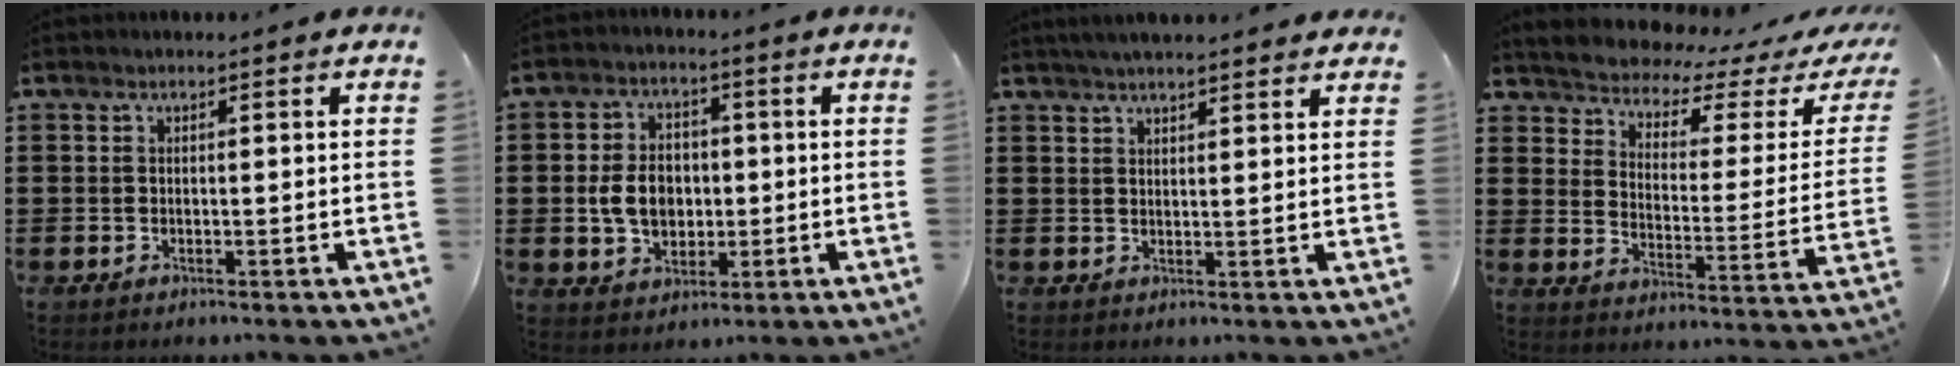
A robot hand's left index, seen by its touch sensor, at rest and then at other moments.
{"total": 7.1, "force": [-0.3, 5.3, 4.8], "torque": [-0.104, 0.001, -0.017]}
{"total": 2.6, "force": [2.6, -0.1, 0.6], "torque": [-0.018, -0.002, 0.048]}
{"total": 2.5, "force": [2.5, 0.4, 0.1], "torque": [-0.025, -0.032, 0.033]}